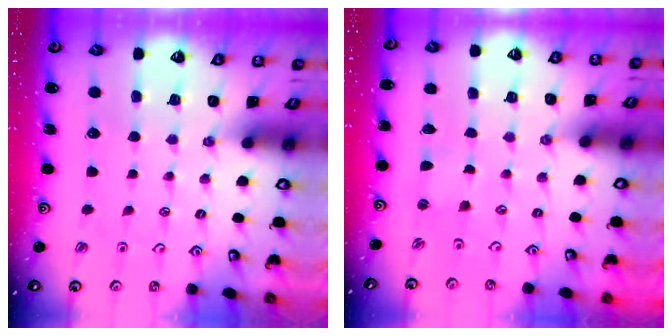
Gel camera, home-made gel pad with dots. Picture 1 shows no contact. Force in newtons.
{"total": 0.0}